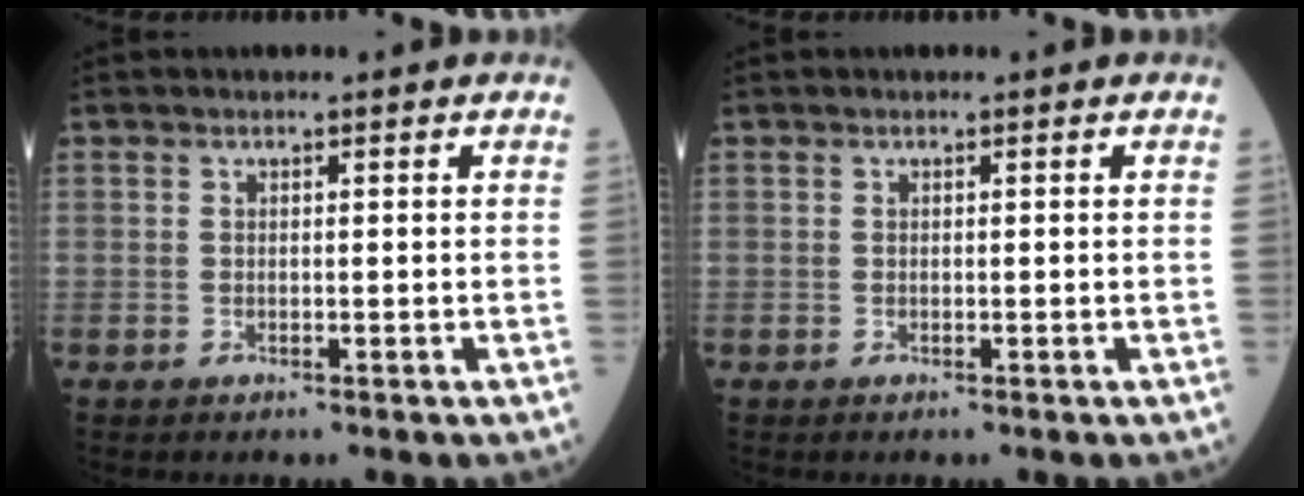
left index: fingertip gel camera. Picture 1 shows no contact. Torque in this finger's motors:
{"motor_torque": [0.00, 0.00, 0.00, 0.00]}